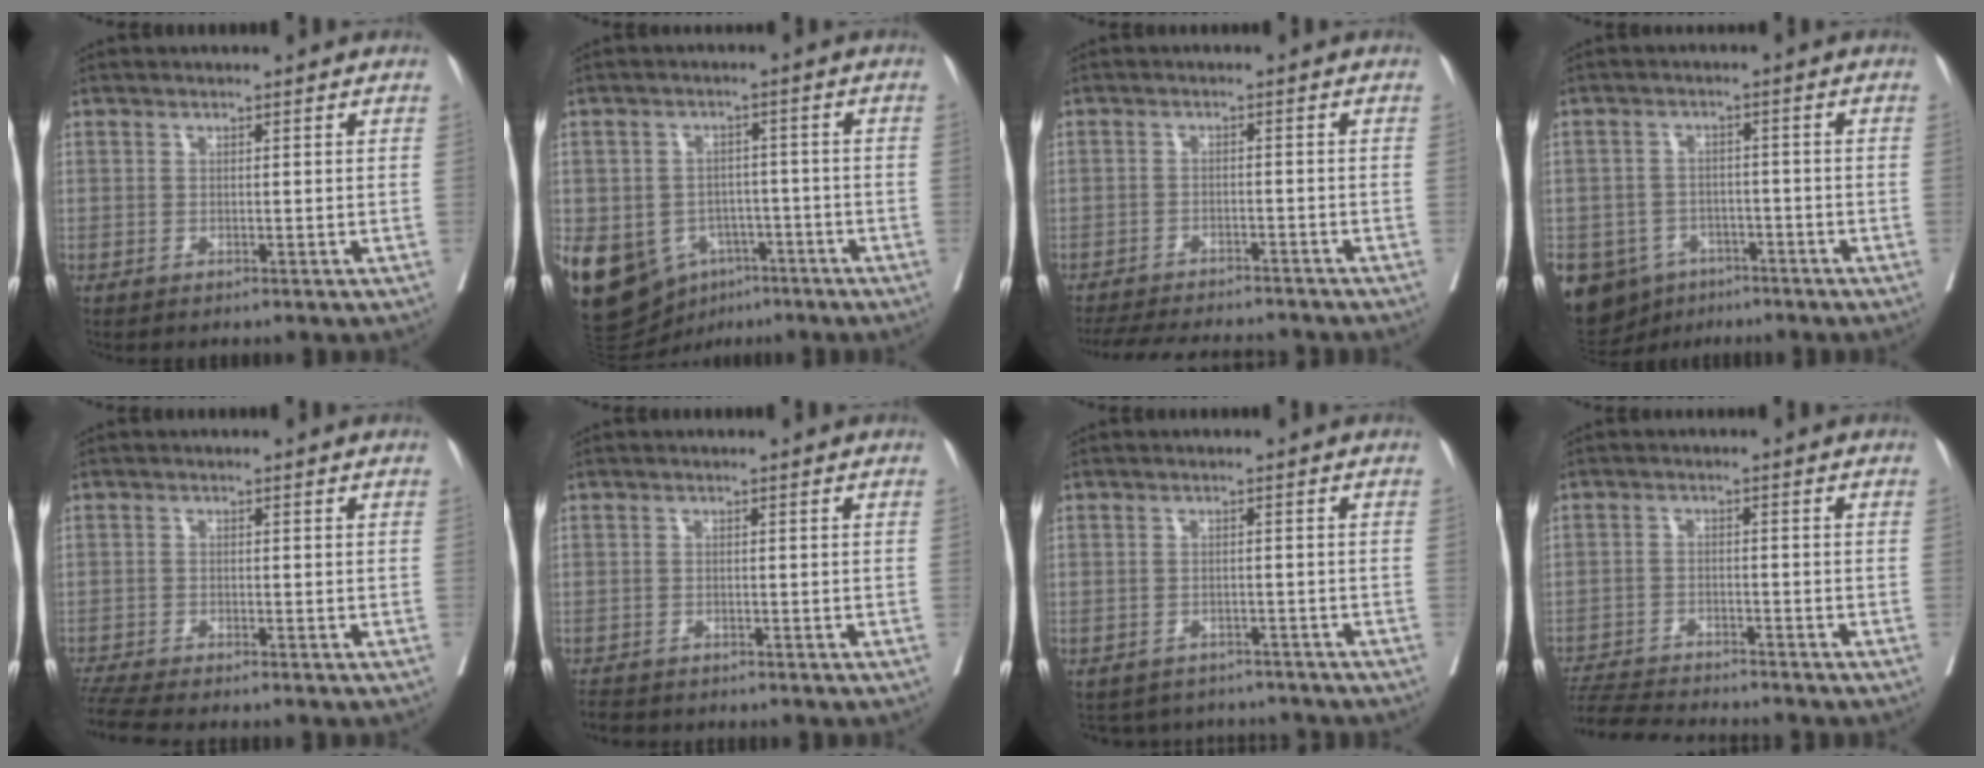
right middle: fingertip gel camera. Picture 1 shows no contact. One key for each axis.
{"total": 16.3, "fx": -7.4, "fy": 12.2, "fz": 7.9, "tx": -0.182, "ty": 0.010, "tz": -0.102}
{"total": 12.6, "fx": -11.4, "fy": 3.0, "fz": 4.3, "tx": -0.077, "ty": -0.003, "tz": -0.156}
{"total": 13.1, "fx": -7.1, "fy": 10.3, "fz": 4.1, "tx": -0.112, "ty": 0.011, "tz": -0.092}
{"total": 5.1, "fx": -4.7, "fy": -0.6, "fz": 1.8, "tx": -0.038, "ty": -0.018, "tz": -0.087}
{"total": 3.5, "fx": -3.2, "fy": 1.1, "fz": 0.9, "tx": -0.015, "ty": -0.008, "tz": -0.050}
{"total": 7.8, "fx": -7.3, "fy": 2.6, "fz": 0.3, "tx": 0.000, "ty": 0.018, "tz": -0.088}
{"total": 10.0, "fx": -9.6, "fy": 0.4, "fz": 2.9, "tx": -0.049, "ty": -0.005, "tz": -0.157}